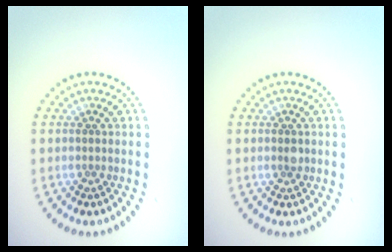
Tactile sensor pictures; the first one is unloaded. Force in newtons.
{"total": 0.9, "press": 0.9, "slide": 0.1}